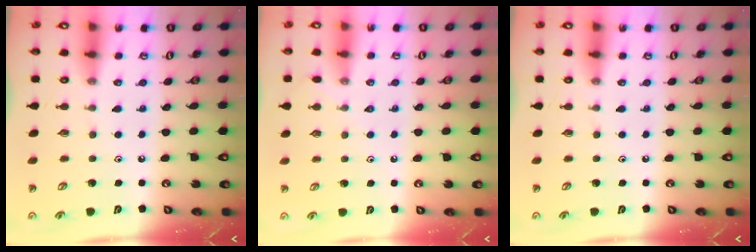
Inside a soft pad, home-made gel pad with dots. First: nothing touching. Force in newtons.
{"total": 2.9, "press": 2.9, "slide": 0.6}
{"total": 0.0}